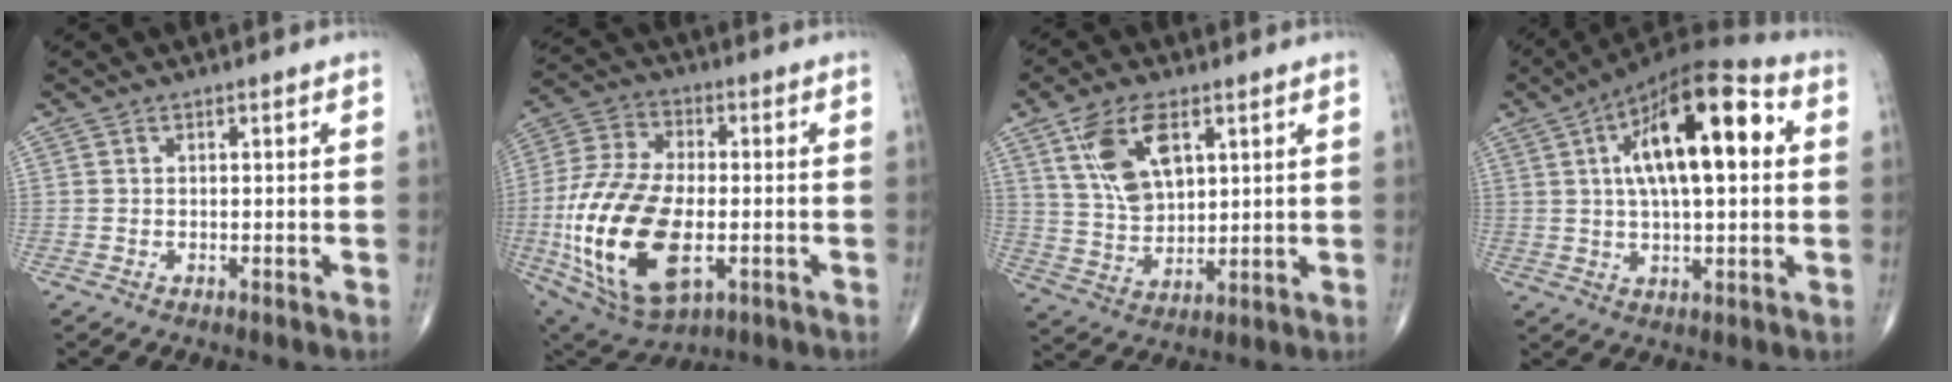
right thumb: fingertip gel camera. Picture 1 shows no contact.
{"total": 23.1, "force": [-4.6, 12.2, 19.1], "torque": [-0.390, -0.003, -0.067]}
{"total": 11.9, "force": [5.1, 6.2, 8.8], "torque": [-0.155, -0.017, 0.106]}
{"total": 19.4, "force": [4.2, 7.6, 17.4], "torque": [-0.266, 0.022, 0.057]}